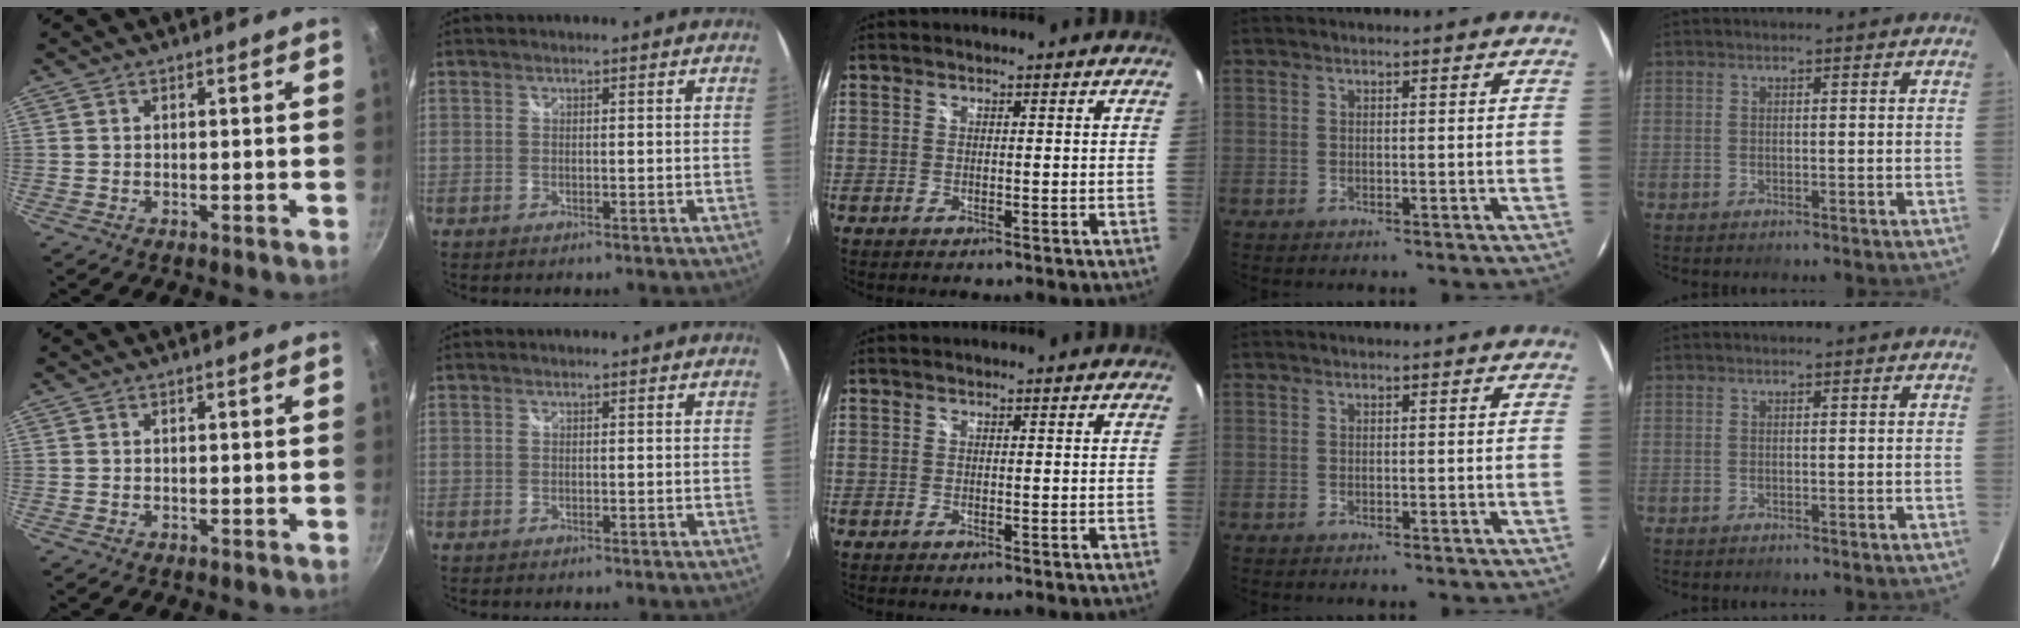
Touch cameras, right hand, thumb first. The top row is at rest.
{}